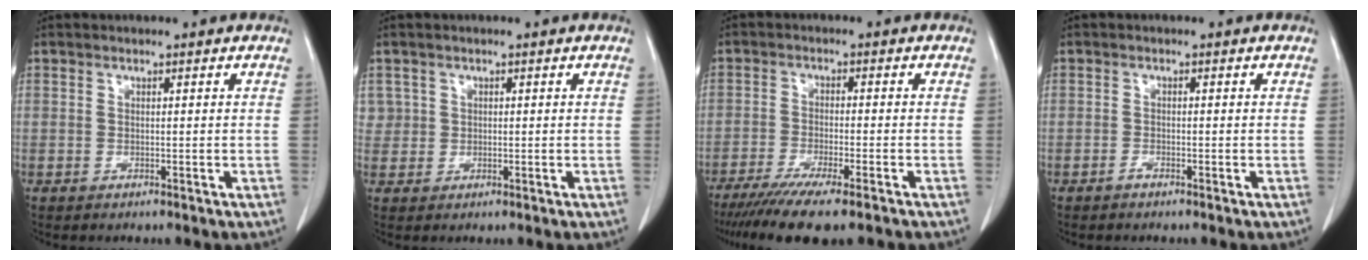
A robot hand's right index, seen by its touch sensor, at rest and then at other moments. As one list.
[{"total": 3.2, "force": [0.7, 3.1, 0.2], "torque": [0.008, 0.014, 0.018]}, {"total": 12.6, "force": [-9.5, 1.8, 8.1], "torque": [-0.133, -0.025, -0.149]}, {"total": 1.1, "force": [-0.8, 0.5, 0.7], "torque": [-0.012, 0.002, -0.014]}]